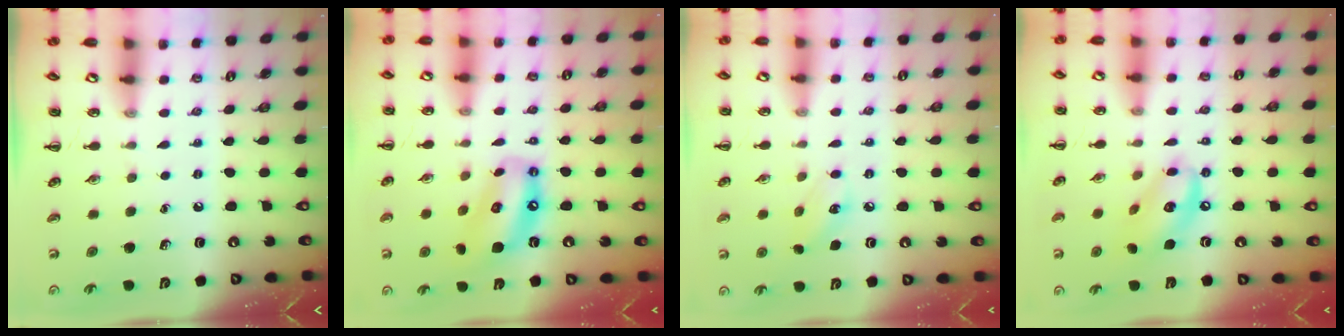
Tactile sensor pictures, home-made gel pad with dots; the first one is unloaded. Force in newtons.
{"total": 12.7, "press": 12.2, "slide": 3.5}
{"total": 7.0, "press": 6.9, "slide": 1.5}
{"total": 12.0, "press": 11.8, "slide": 2.1}